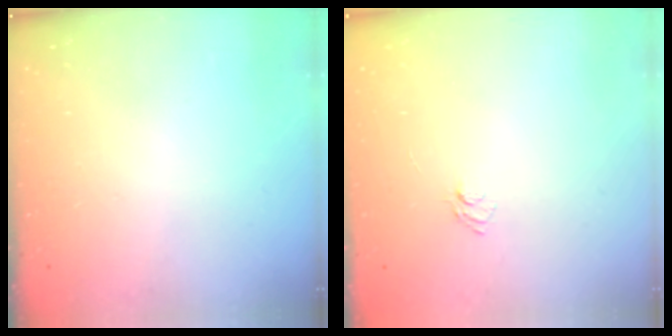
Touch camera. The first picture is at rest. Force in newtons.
{"total": 3.7, "press": 3.5, "slide": 1.3}